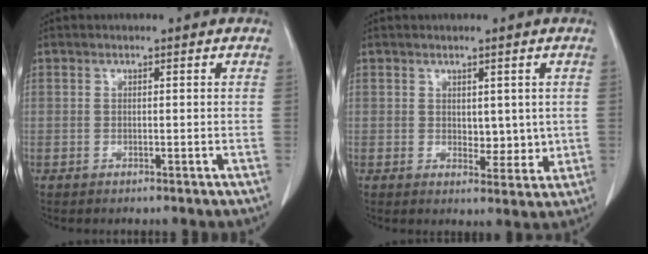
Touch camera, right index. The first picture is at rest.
{"total": 3.6, "force": [0.8, 2.2, 2.7], "torque": [-0.026, -0.007, 0.020]}